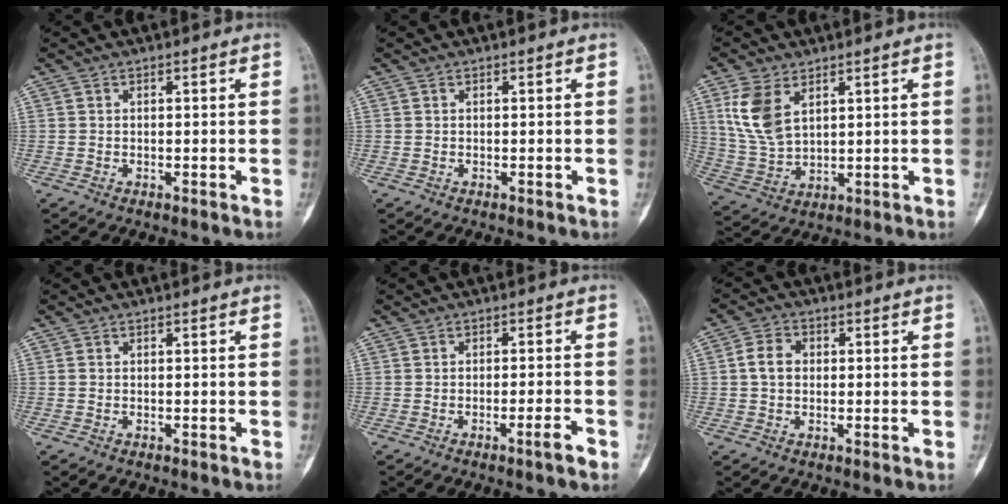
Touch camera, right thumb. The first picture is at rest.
{"total": 0.0}
{"total": 9.9, "force": [4.2, 5.8, 6.8], "torque": [-0.134, -0.013, 0.094]}
{"total": 0.0}
{"total": 2.9, "force": [-1.8, 0.1, 2.3], "torque": [-0.039, 0.008, -0.028]}
{"total": 4.6, "force": [0.4, 3.6, 2.9], "torque": [-0.046, 0.010, -0.001]}